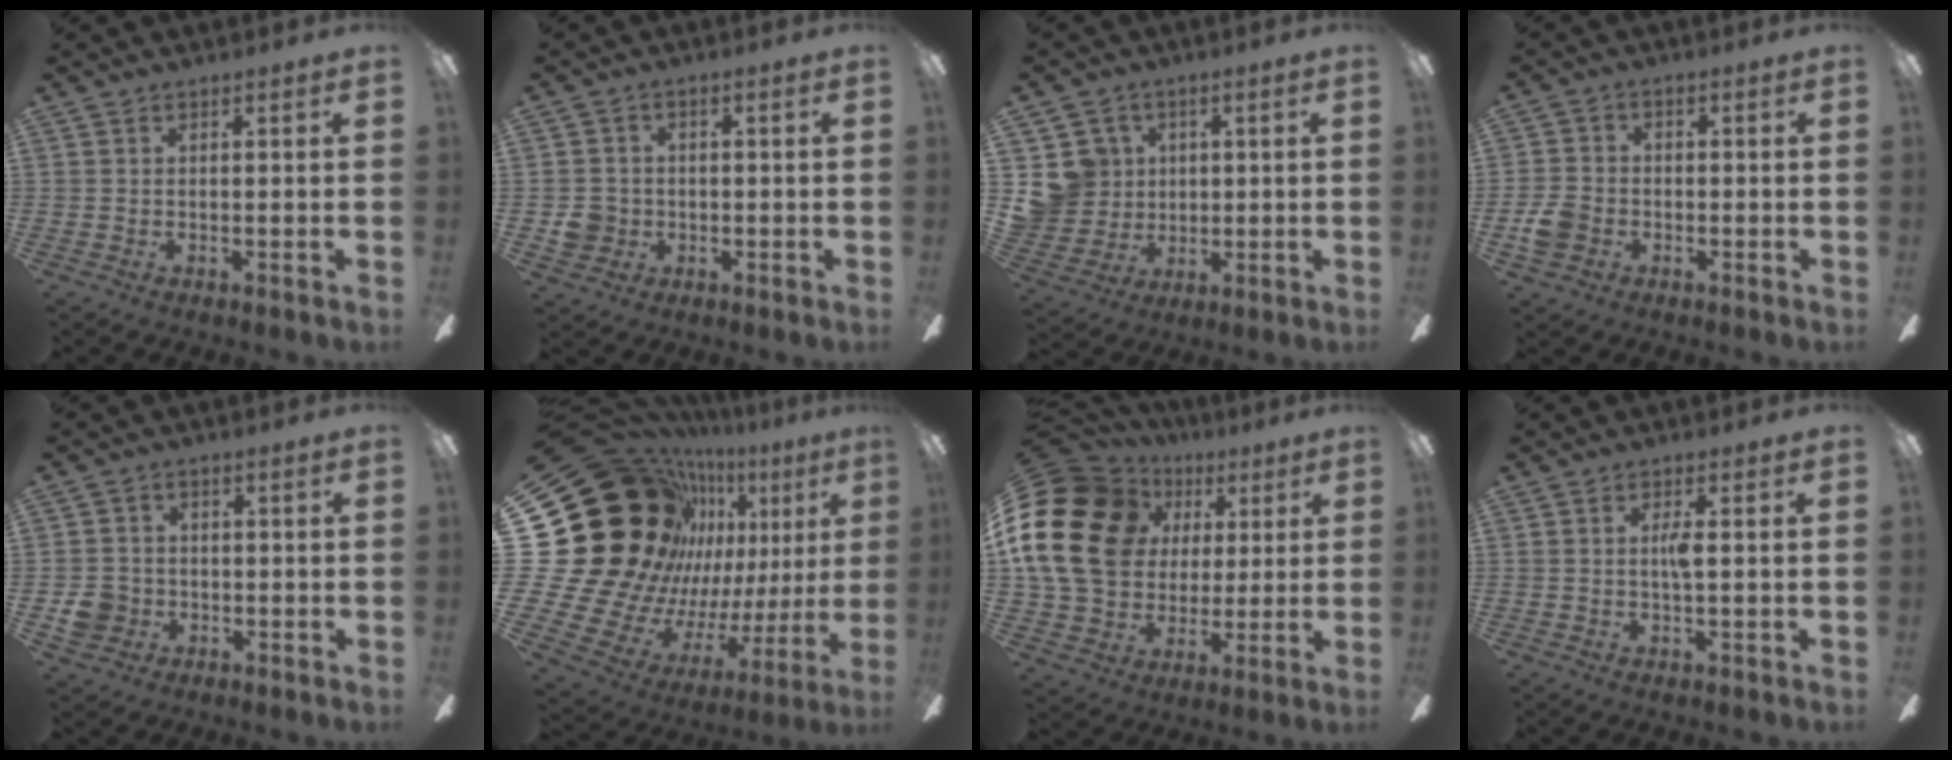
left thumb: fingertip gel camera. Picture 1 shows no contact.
{"total": 5.2, "force": [-1.1, 4.9, 1.3], "torque": [-0.016, 0.009, -0.018]}
{"total": 9.4, "force": [2.0, 9.1, 1.1], "torque": [-0.053, -0.002, 0.049]}
{"total": 5.7, "force": [-2.2, 4.5, 2.7], "torque": [-0.061, 0.016, -0.041]}
{"total": 5.9, "force": [-1.6, 5.5, 1.5], "torque": [-0.027, 0.012, -0.027]}
{"total": 34.3, "force": [10.9, 24.8, 21.0], "torque": [-0.367, -0.133, 0.288]}
{"total": 23.2, "force": [4.6, 19.3, 12.1], "torque": [-0.248, -0.005, 0.104]}
{"total": 2.9, "force": [0.3, 0.6, 2.8], "torque": [-0.055, 0.002, 0.002]}